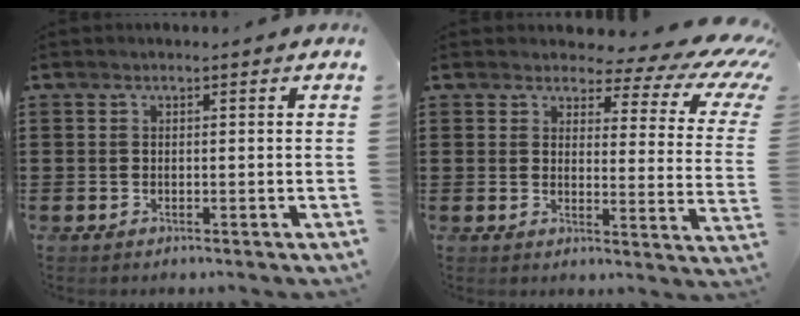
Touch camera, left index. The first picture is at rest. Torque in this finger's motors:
{"motor_torque": [2.14, 0.00, 0.33, -0.07]}